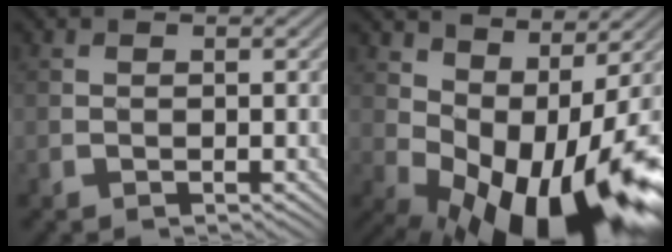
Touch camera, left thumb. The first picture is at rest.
{"total": 13.8, "force": [-0.4, 5.8, 12.6], "torque": [-0.196, -0.014, 0.019]}